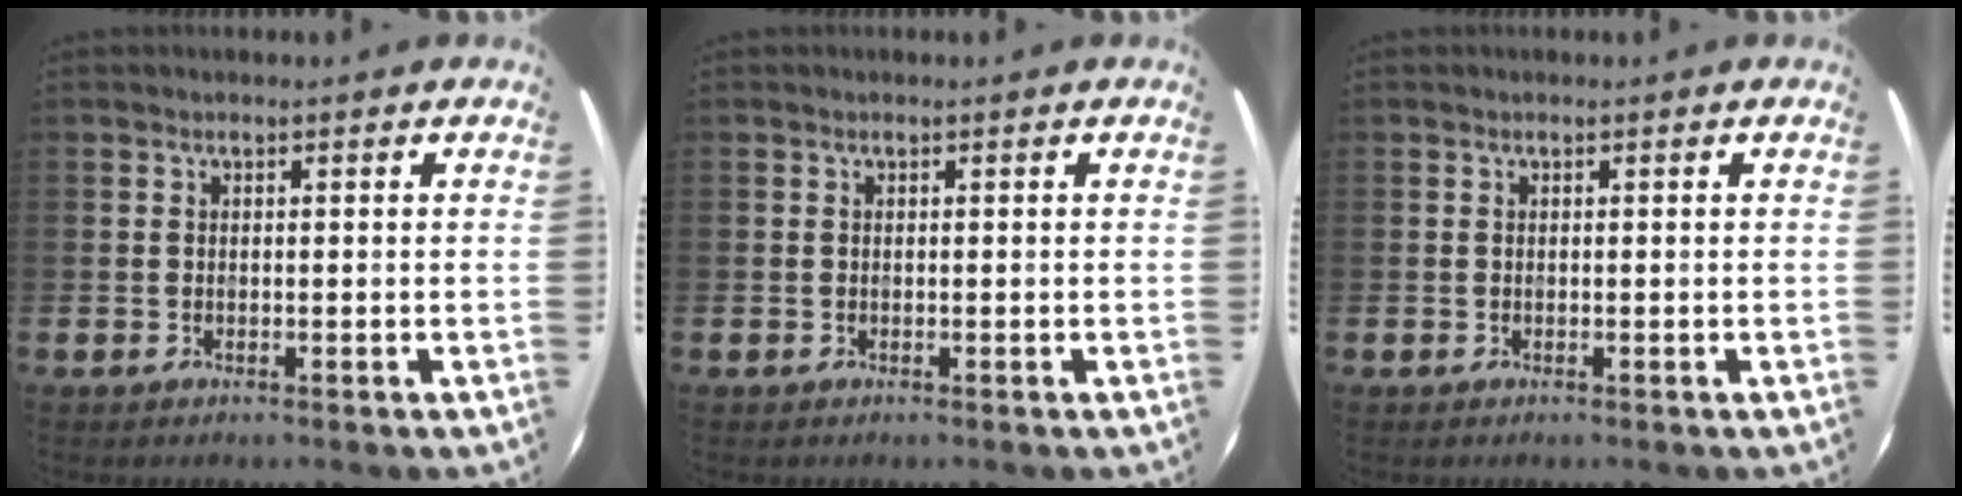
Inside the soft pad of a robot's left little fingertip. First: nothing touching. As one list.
[{"total": 0.0}, {"total": 0.0}]